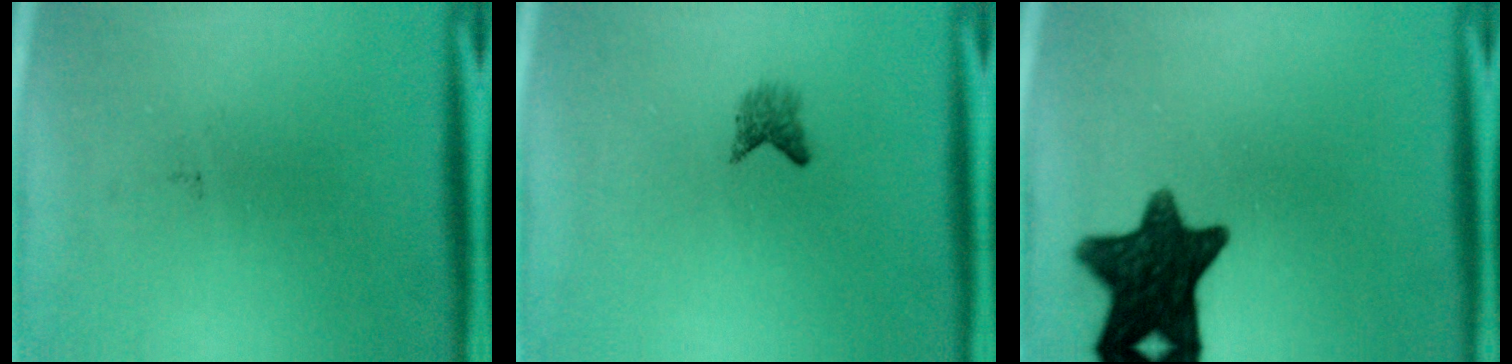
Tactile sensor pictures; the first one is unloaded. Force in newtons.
{"total": 1.8}
{"total": 13.7}